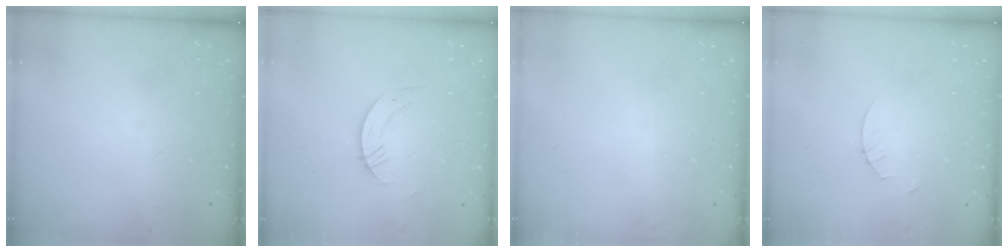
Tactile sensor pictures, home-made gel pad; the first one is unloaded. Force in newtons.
{"total": 2.6, "press": 2.6, "slide": 0.2}
{"total": 0.0}
{"total": 2.5, "press": 2.5, "slide": 0.3}